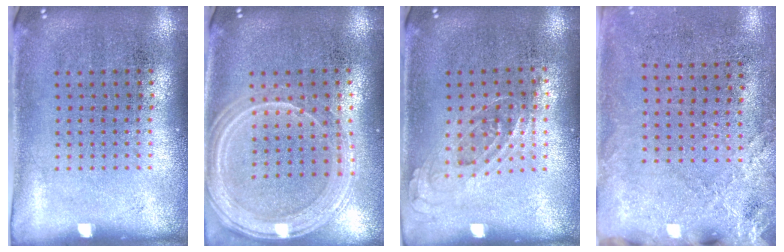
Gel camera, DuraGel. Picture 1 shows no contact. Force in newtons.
{"total": 1.4, "press": 1.4, "slide": 0.2}
{"total": 0.7, "press": 0.5, "slide": 0.4}
{"total": 2.5, "press": 2.1, "slide": 1.4}